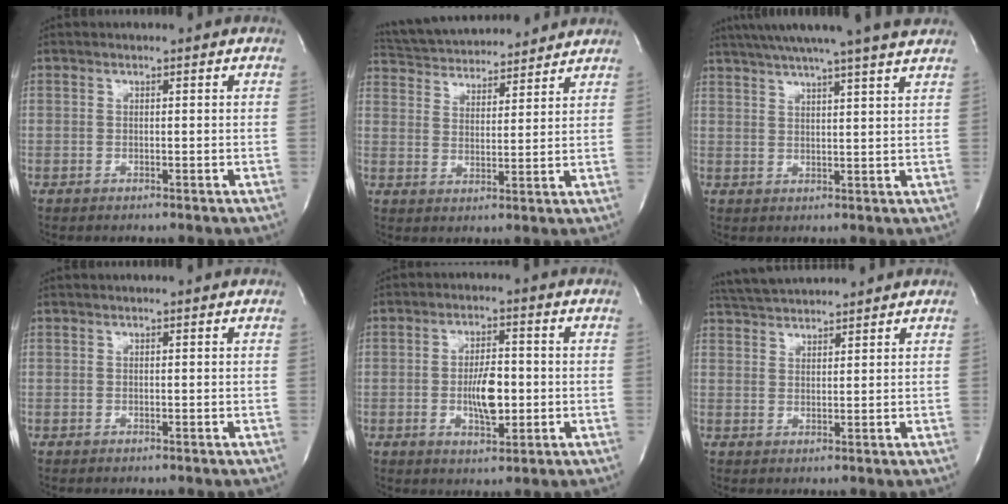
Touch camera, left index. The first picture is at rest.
{"total": 16.1, "force": [15.1, 3.2, 4.8], "torque": [-0.087, 0.032, 0.232]}
{"total": 16.8, "force": [14.7, -0.9, 8.2], "torque": [-0.143, 0.006, 0.196]}
{"total": 0.5, "force": [0.5, 0.0, 0.2], "torque": [0.000, 0.006, 0.007]}
{"total": 6.4, "force": [-1.0, 2.3, 5.9], "torque": [-0.109, -0.001, -0.013]}
{"total": 6.8, "force": [6.6, 0.3, 1.7], "torque": [-0.042, 0.032, 0.117]}